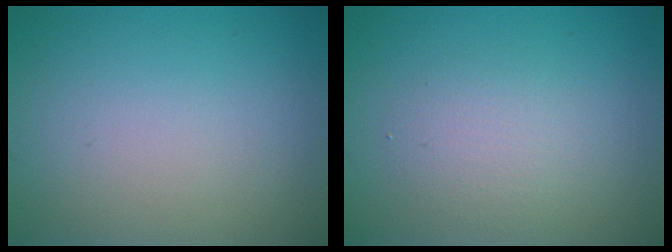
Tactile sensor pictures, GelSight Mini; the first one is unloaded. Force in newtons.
{"total": 2.3, "press": 2.3, "slide": 0.2}